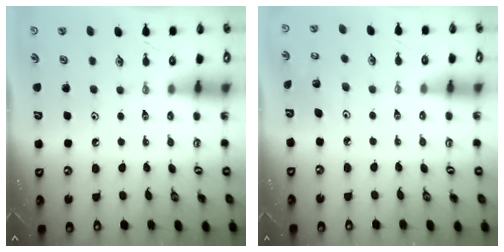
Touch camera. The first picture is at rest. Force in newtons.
{"total": 2.5, "press": 2.5, "slide": 0.2}